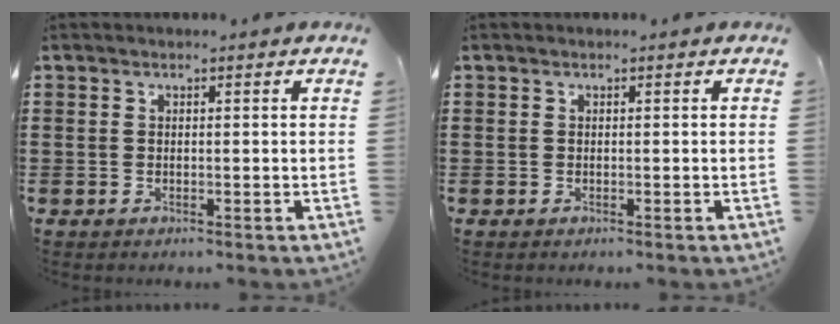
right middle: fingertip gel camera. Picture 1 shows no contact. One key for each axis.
{"total": 0.0}